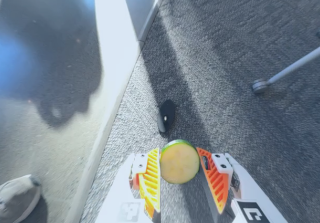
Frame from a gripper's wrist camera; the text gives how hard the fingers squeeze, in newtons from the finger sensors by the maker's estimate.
{"total": 8.3, "left": 8.3, "right": 8.2}